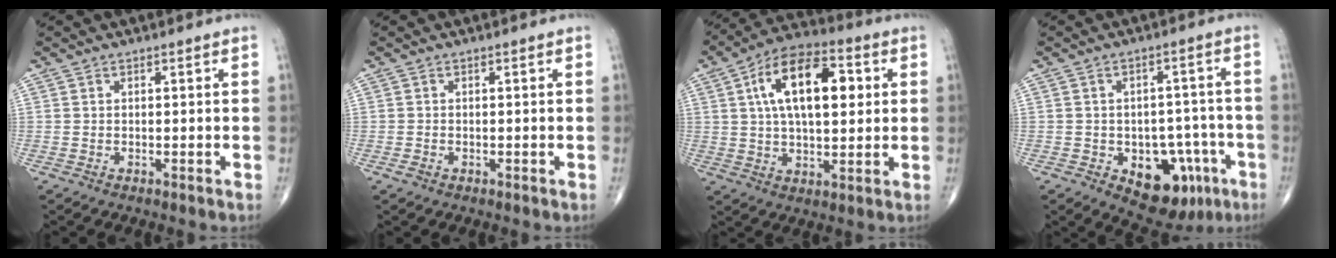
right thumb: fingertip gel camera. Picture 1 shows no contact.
{"total": 0.8, "force": [-0.4, 0.6, 0.4], "torque": [-0.009, 0.003, -0.008]}
{"total": 17.1, "force": [4.2, 8.5, 14.3], "torque": [-0.221, 0.011, 0.064]}
{"total": 12.9, "force": [-5.4, 8.2, 8.4], "torque": [-0.066, 0.036, -0.062]}